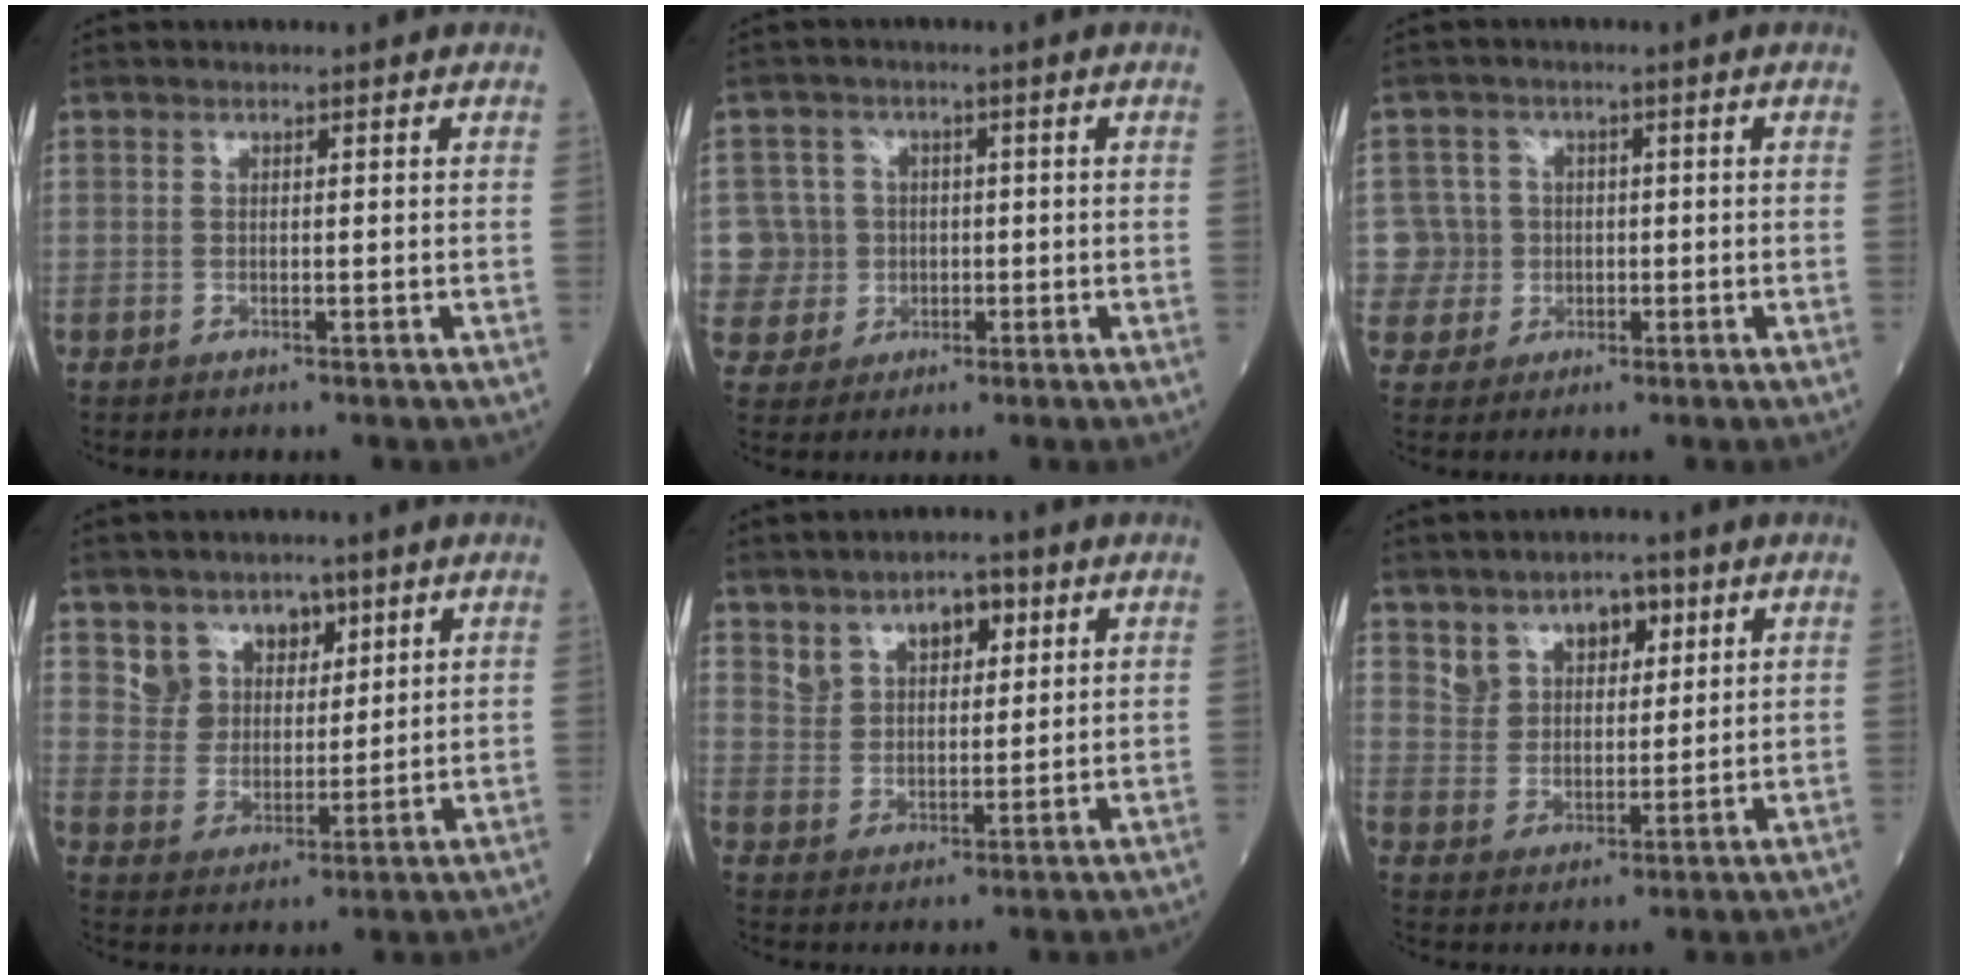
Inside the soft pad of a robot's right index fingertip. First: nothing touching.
{"total": 6.9, "force": [-0.1, 6.9, 0.0], "torque": [0.000, 0.017, 0.005]}
{"total": 5.3, "force": [-0.3, 5.2, -0.4], "torque": [0.018, 0.013, -0.002]}
{"total": 6.5, "force": [4.0, 4.9, 1.2], "torque": [-0.021, 0.012, 0.080]}
{"total": 6.4, "force": [3.9, 3.6, 3.5], "torque": [-0.057, 0.012, 0.073]}
{"total": 6.8, "force": [4.0, 4.5, 3.2], "torque": [-0.049, 0.016, 0.075]}